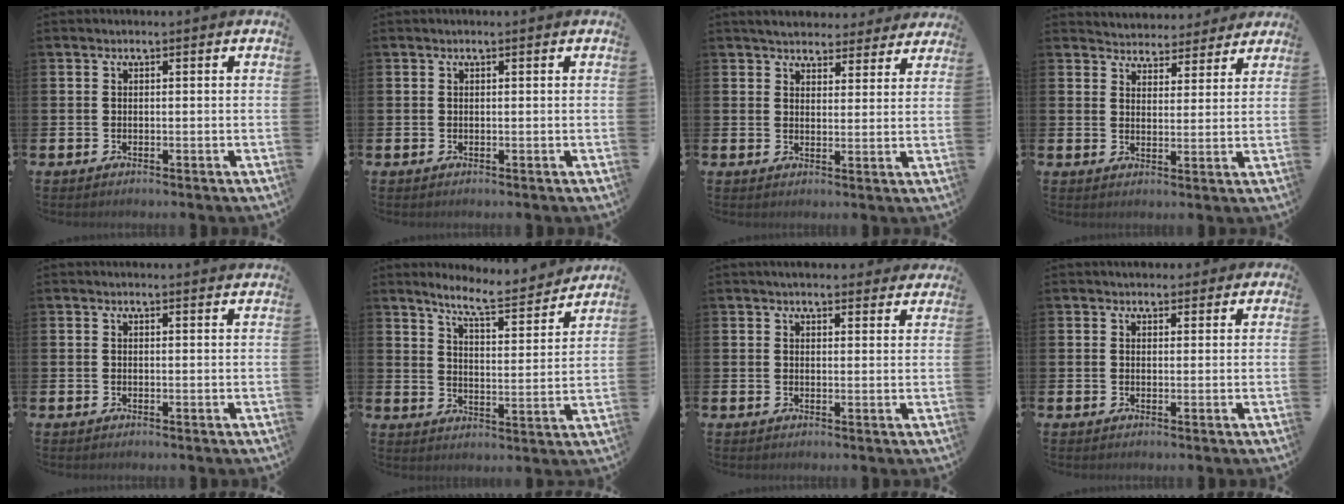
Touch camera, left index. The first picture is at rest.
{"total": 0.0}
{"total": 4.8, "force": [4.6, 1.3, 0.3], "torque": [-0.021, -0.026, 0.081]}
{"total": 4.3, "force": [4.1, 1.3, -0.4], "torque": [-0.009, -0.030, 0.071]}
{"total": 0.8, "force": [0.8, -0.1, 0.1], "torque": [0.010, -0.008, 0.013]}
{"total": 7.6, "force": [7.0, 0.6, 2.7], "torque": [-0.074, -0.044, 0.121]}
{"total": 3.3, "force": [3.2, 0.6, 0.5], "torque": [-0.007, -0.016, 0.057]}
{"total": 2.1, "force": [1.9, 1.0, 0.0], "torque": [0.014, -0.006, 0.030]}